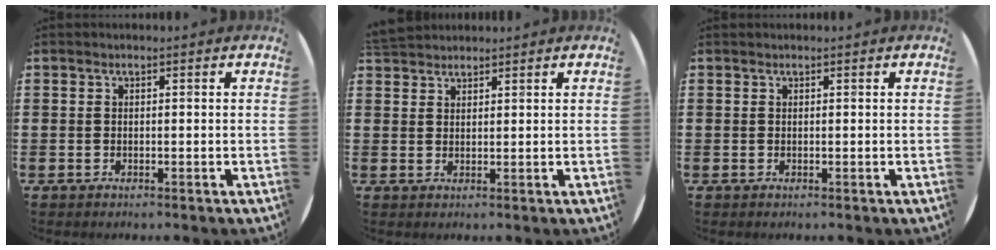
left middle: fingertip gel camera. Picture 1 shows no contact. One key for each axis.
{"total": 2.3, "fx": 2.3, "fy": 0.6, "fz": -0.1, "tx": -0.003, "ty": 0.000, "tz": 0.045}
{"total": 0.0}